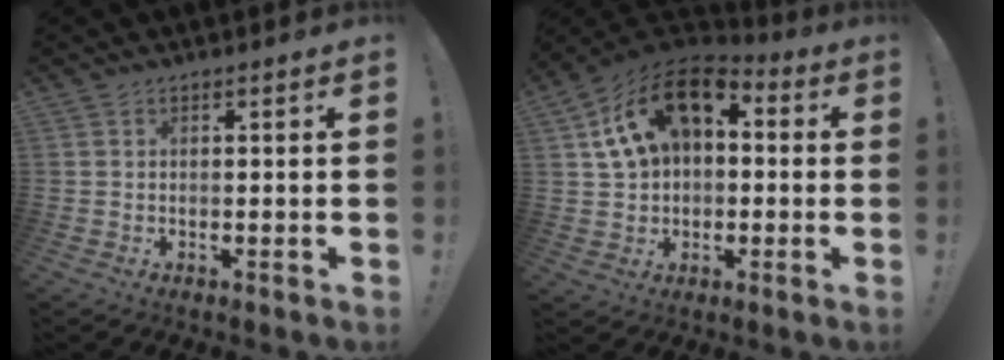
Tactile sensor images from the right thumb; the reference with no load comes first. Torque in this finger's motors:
{"motor_torque": [2.01, 3.00, 0.90, -0.44, 0.12]}